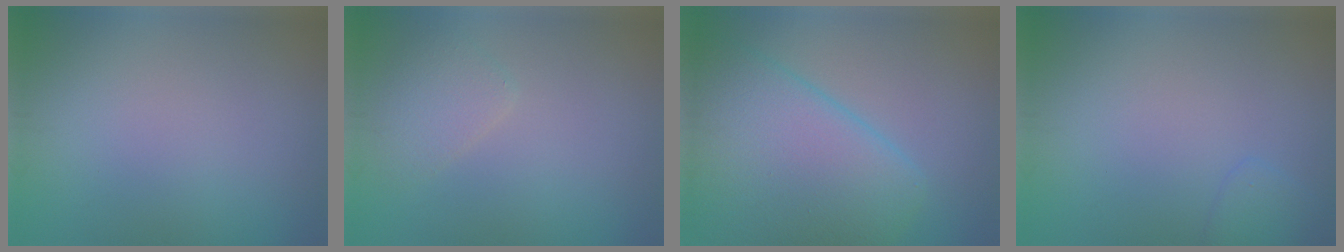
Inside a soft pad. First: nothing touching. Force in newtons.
{"total": 1.7, "press": 1.7, "slide": 0.2}
{"total": 9.3, "press": 9.3, "slide": 0.4}
{"total": 1.5, "press": 1.4, "slide": 0.1}